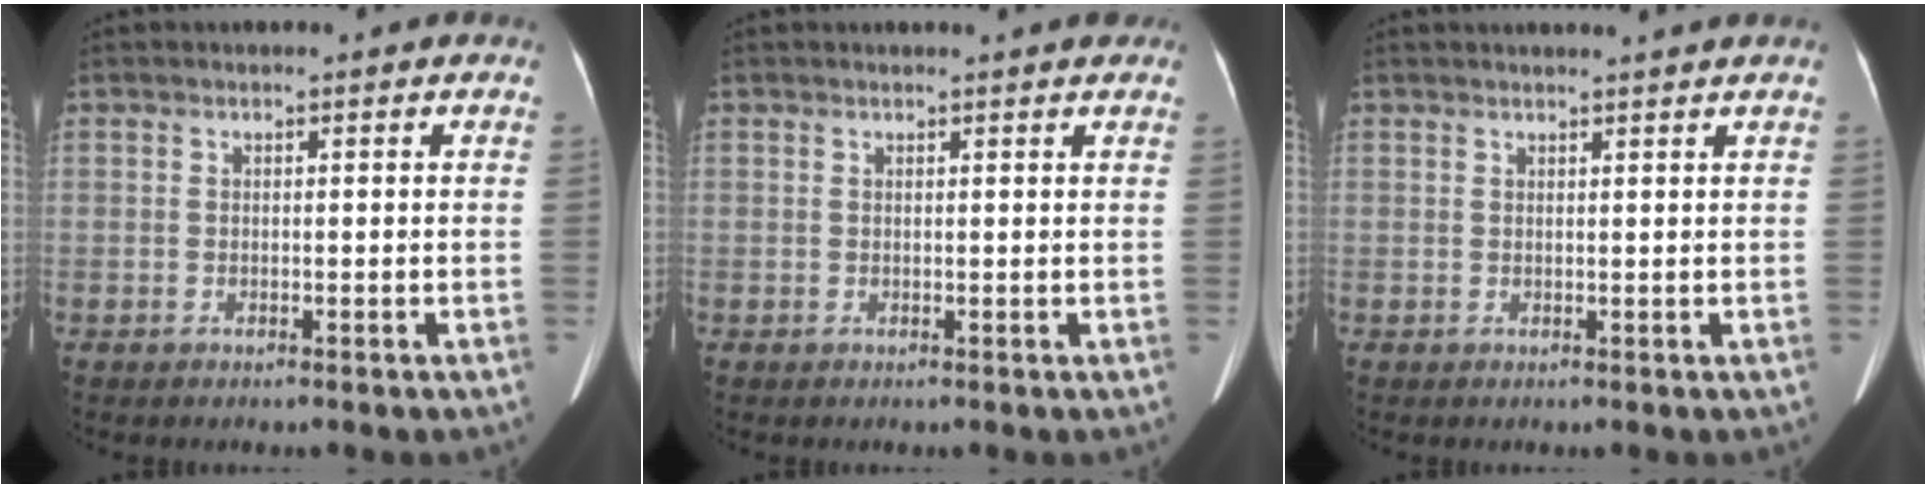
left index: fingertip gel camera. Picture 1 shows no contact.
{"total": 3.2, "force": [2.9, 0.4, 1.3], "torque": [-0.017, 0.006, 0.023]}
{"total": 3.3, "force": [3.0, -0.6, 1.1], "torque": [-0.014, 0.008, 0.035]}